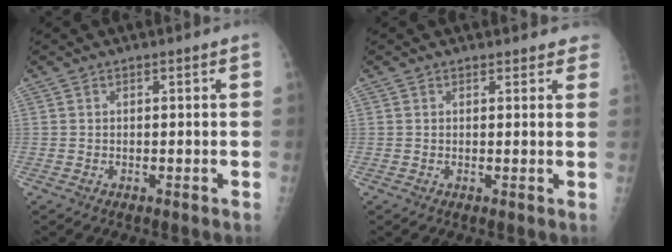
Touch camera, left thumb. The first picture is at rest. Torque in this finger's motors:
{"motor_torque": [-0.42, -0.08, 0.28, 0.14, 0.00]}